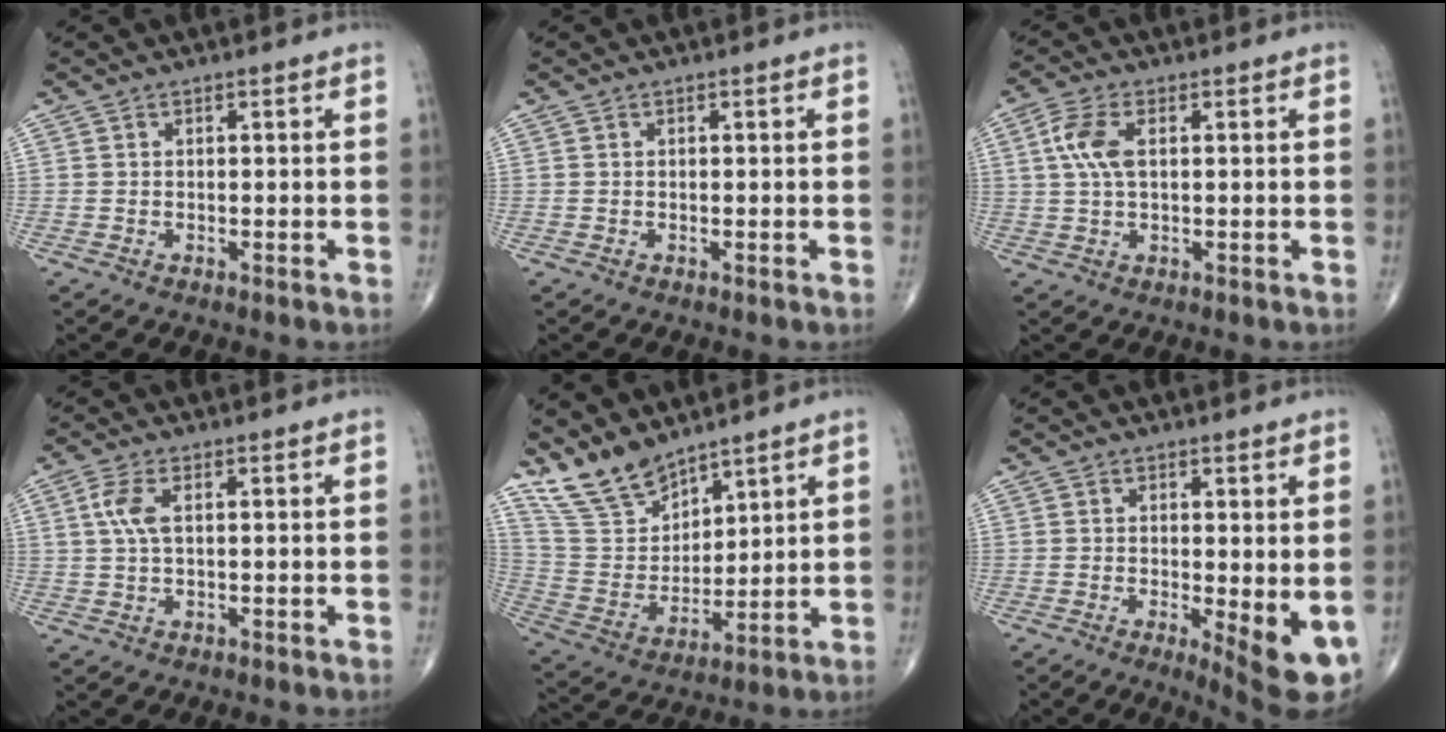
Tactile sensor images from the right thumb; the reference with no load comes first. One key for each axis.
{"total": 0.0}
{"total": 6.2, "fx": 1.4, "fy": 3.0, "fz": 5.2, "tx": -0.127, "ty": 0.010, "tz": 0.028}
{"total": 4.3, "fx": 1.1, "fy": 1.8, "fz": 3.7, "tx": -0.096, "ty": 0.009, "tz": 0.024}
{"total": 11.6, "fx": 9.8, "fy": 4.9, "fz": 4.0, "tx": -0.062, "ty": -0.059, "tz": 0.208}
{"total": 7.7, "fx": -1.1, "fy": 2.2, "fz": 7.3, "tx": -0.096, "ty": -0.020, "tz": -0.010}